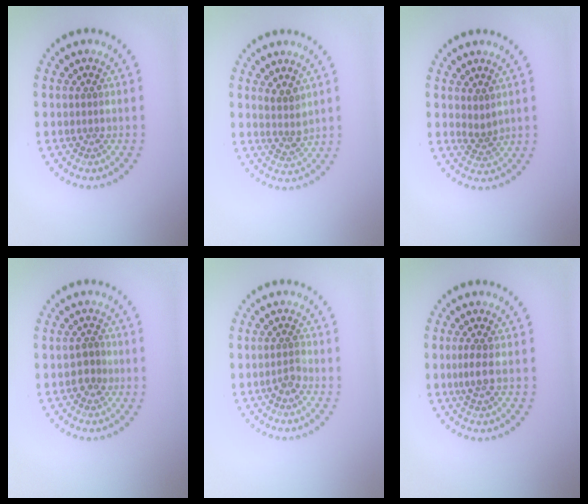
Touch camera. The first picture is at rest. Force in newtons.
{"total": 1.8, "press": 1.4, "slide": 1.1}
{"total": 1.6, "press": 1.1, "slide": 1.1}
{"total": 1.6, "press": 1.5, "slide": 0.6}
{"total": 1.1, "press": 0.8, "slide": 0.7}
{"total": 1.4, "press": 1.2, "slide": 0.7}